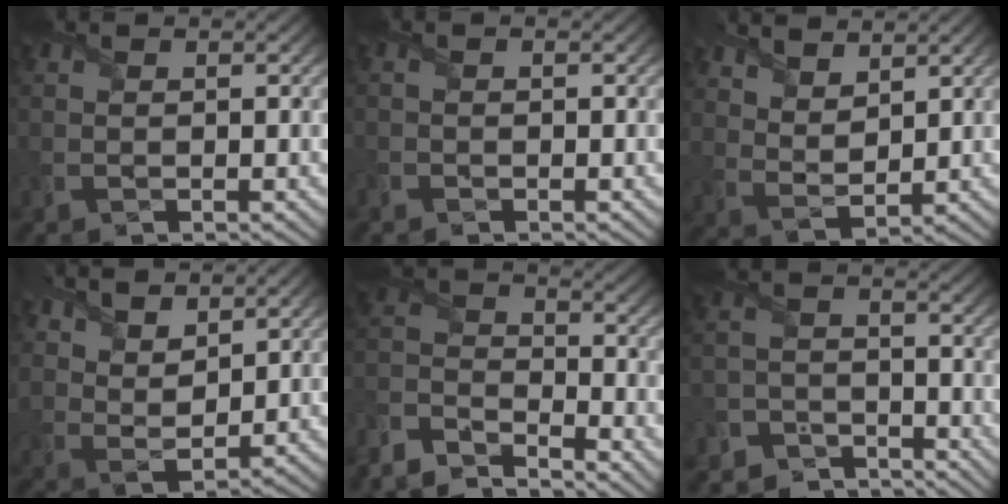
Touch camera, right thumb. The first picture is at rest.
{"total": 0.8, "force": [-0.7, 0.4, 0.1], "torque": [0.003, -0.003, -0.014]}
{"total": 6.3, "force": [4.6, 2.8, 3.1], "torque": [-0.079, 0.000, 0.092]}
{"total": 9.1, "force": [6.2, 4.3, 5.2], "torque": [-0.147, 0.016, 0.112]}
{"total": 9.5, "force": [-8.4, 2.4, 3.8], "torque": [-0.090, -0.009, -0.181]}
{"total": 5.6, "force": [-5.3, 1.6, 0.3], "torque": [-0.002, -0.007, -0.110]}